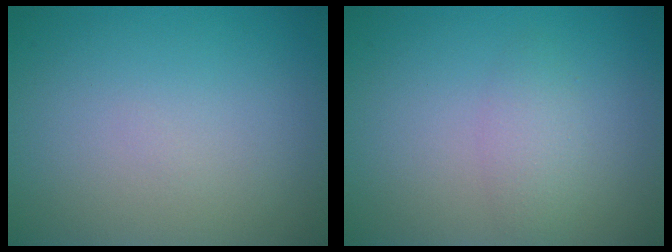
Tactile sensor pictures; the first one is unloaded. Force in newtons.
{"total": 1.8, "press": 1.8, "slide": 0.0}